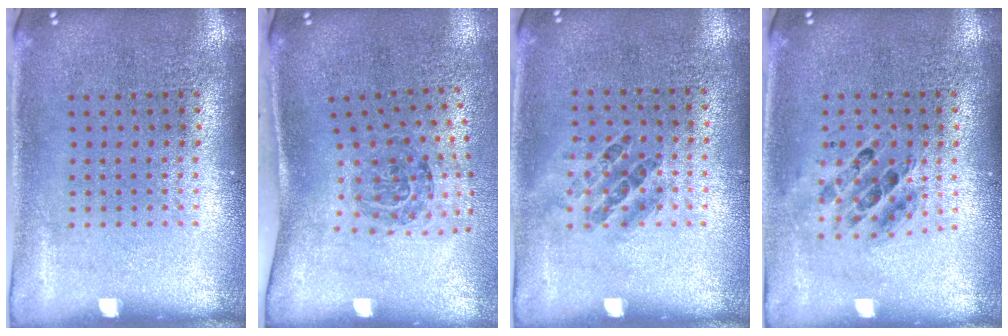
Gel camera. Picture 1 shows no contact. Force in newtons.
{"total": 1.8, "press": 1.2, "slide": 1.4}
{"total": 0.9, "press": 0.7, "slide": 0.6}
{"total": 0.7, "press": 0.7, "slide": 0.1}